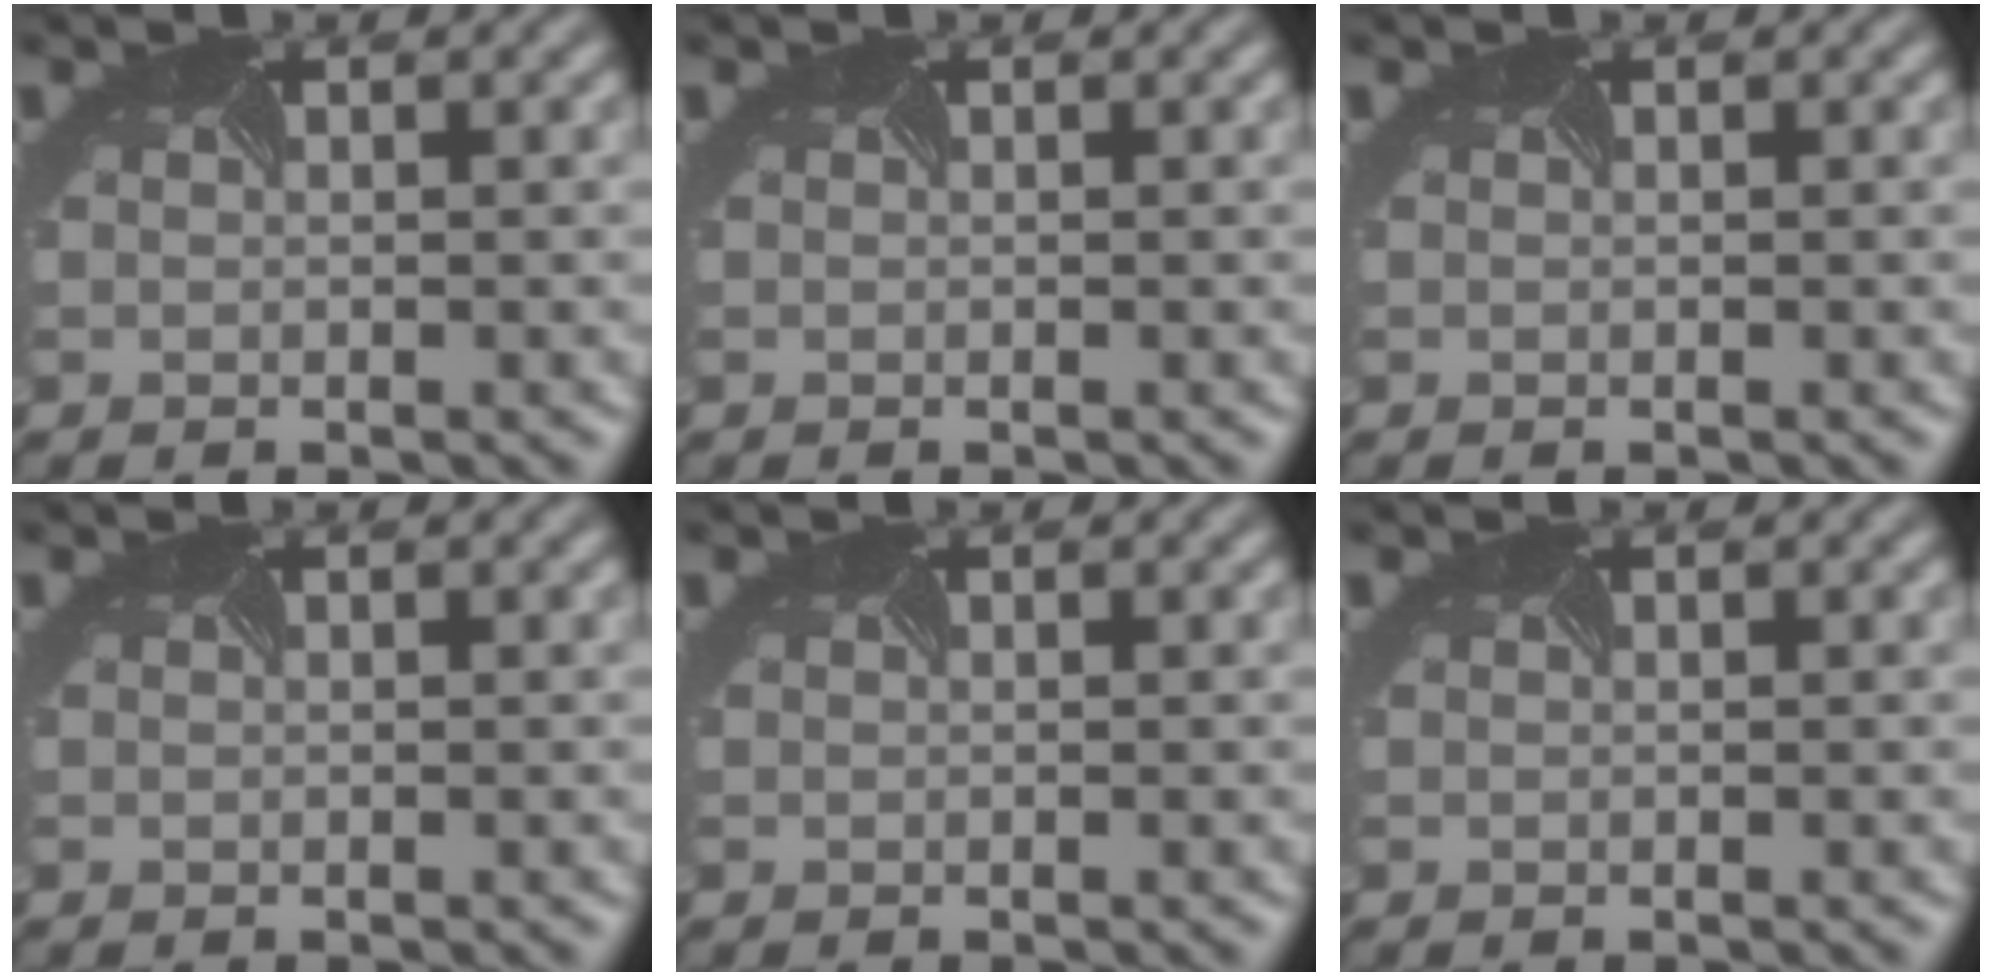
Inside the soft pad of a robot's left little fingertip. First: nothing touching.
{"total": 0.0}
{"total": 0.0}
{"total": 0.0}
{"total": 0.0}
{"total": 0.0}